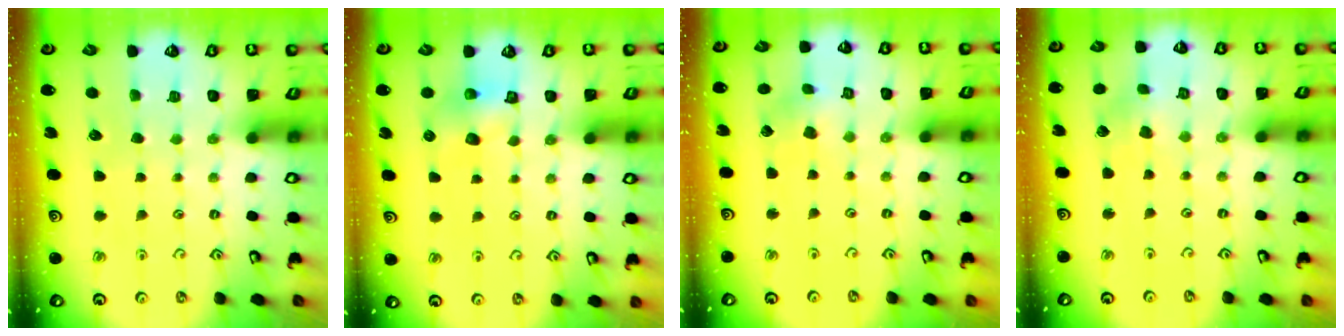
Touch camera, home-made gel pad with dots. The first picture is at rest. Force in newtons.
{"total": 6.8, "press": 6.8, "slide": 0.2}
{"total": 2.8, "press": 2.8, "slide": 0.2}
{"total": 2.7, "press": 2.7, "slide": 0.3}